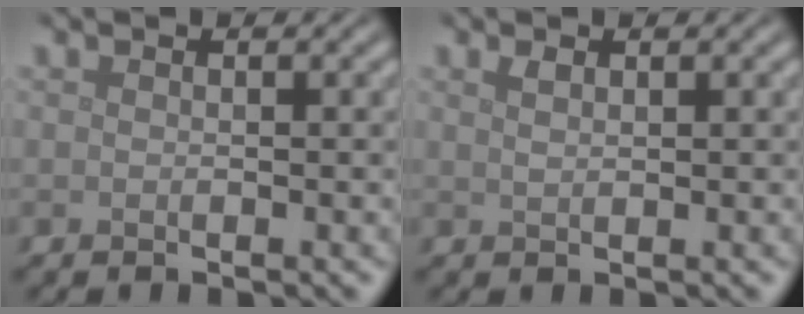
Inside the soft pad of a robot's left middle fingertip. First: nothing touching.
{"total": 0.9, "force": [0.6, 0.3, 0.6], "torque": [-0.013, 0.000, 0.012]}